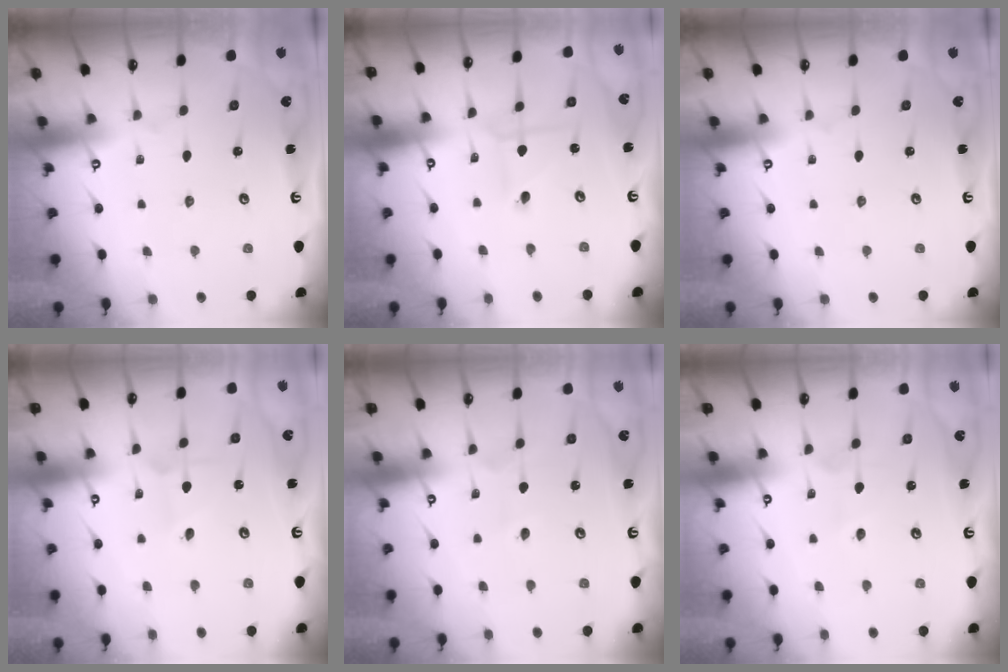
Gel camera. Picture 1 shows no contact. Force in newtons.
{"total": 1.0, "press": 1.0, "slide": 0.1}
{"total": 0.0}
{"total": 1.4, "press": 1.4, "slide": 0.1}
{"total": 1.9, "press": 1.9, "slide": 0.5}
{"total": 3.7, "press": 3.5, "slide": 1.1}